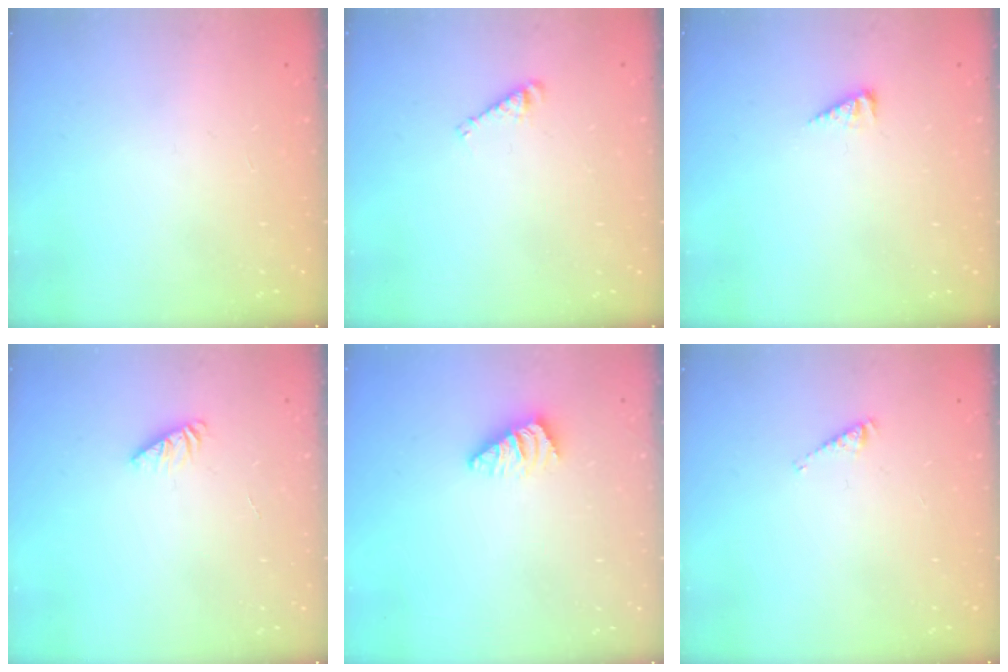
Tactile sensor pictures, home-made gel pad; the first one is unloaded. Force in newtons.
{"total": 3.0, "press": 3.0, "slide": 0.4}
{"total": 3.0, "press": 2.9, "slide": 0.4}
{"total": 1.8, "press": 1.8, "slide": 0.3}
{"total": 1.1, "press": 1.0, "slide": 0.3}
{"total": 2.9, "press": 2.9, "slide": 0.4}